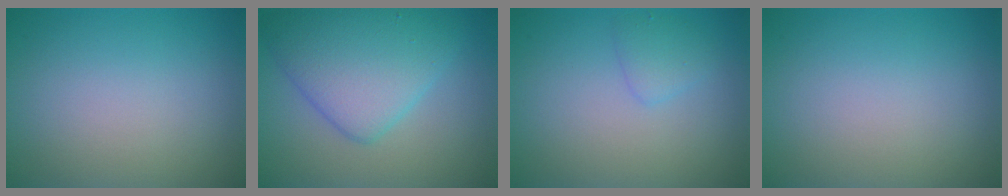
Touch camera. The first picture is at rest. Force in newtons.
{"total": 6.4, "press": 6.4, "slide": 0.3}
{"total": 1.4, "press": 1.4, "slide": 0.1}
{"total": 0.0}